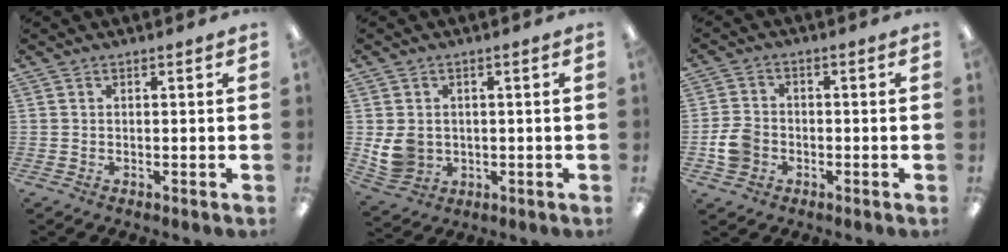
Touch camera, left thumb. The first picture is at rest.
{"total": 6.3, "force": [0.4, 5.6, 2.8], "torque": [-0.055, 0.006, 0.012]}
{"total": 5.9, "force": [-1.8, 4.8, 2.9], "torque": [-0.061, 0.012, -0.031]}